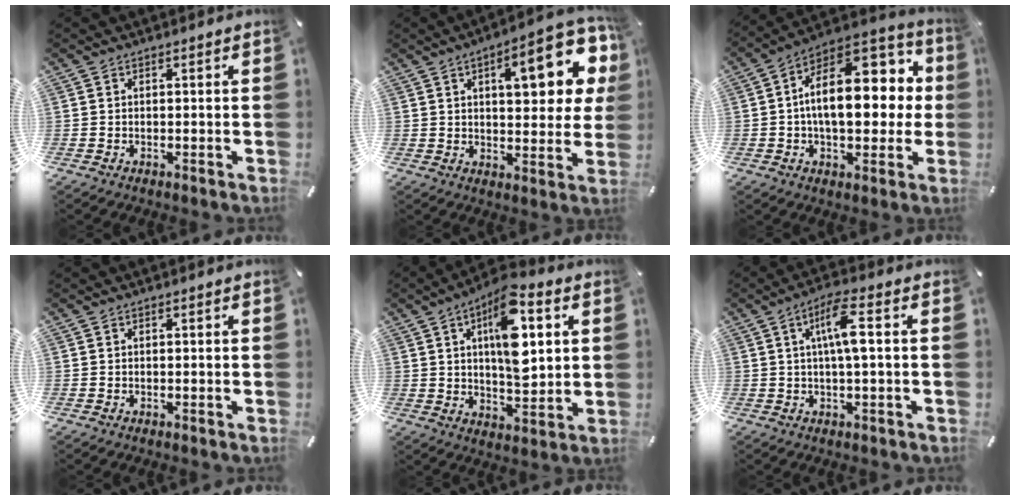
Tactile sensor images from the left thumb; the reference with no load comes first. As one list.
[{"total": 18.2, "force": [6.7, 7.2, 15.4], "torque": [-0.201, -0.020, 0.098]}, {"total": 20.6, "force": [3.1, 12.0, 16.5], "torque": [-0.230, -0.018, 0.053]}, {"total": 0.0}, {"total": 15.1, "force": [5.3, 7.1, 12.2], "torque": [-0.194, -0.018, 0.081]}, {"total": 7.8, "force": [1.2, 1.5, 7.6], "torque": [-0.148, 0.009, 0.017]}]